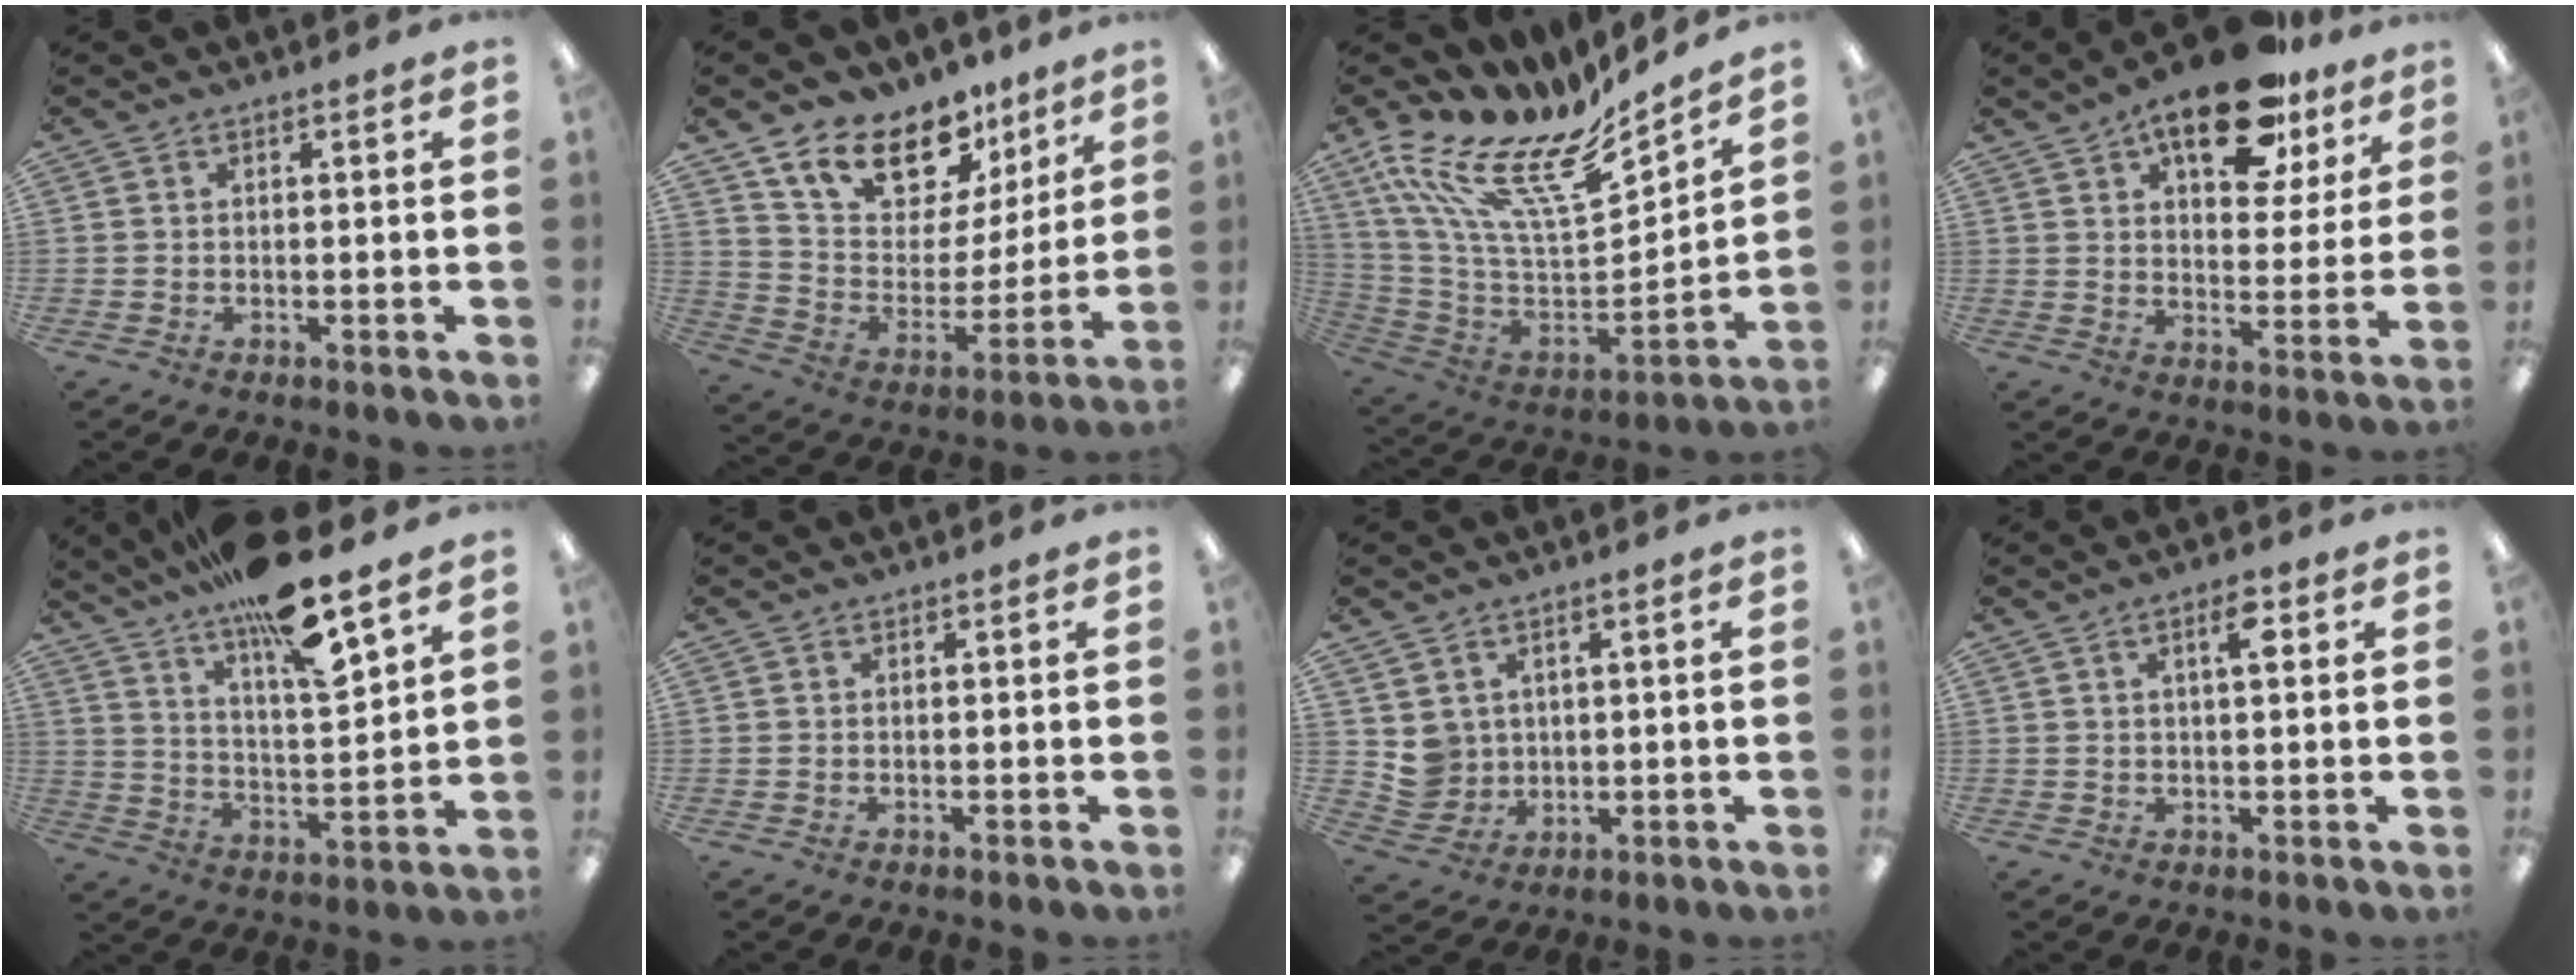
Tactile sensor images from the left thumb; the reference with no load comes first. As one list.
[{"total": 15.9, "force": [12.1, 8.7, 5.6], "torque": [-0.110, -0.089, 0.220]}, {"total": 19.5, "force": [13.3, 7.5, 12.2], "torque": [-0.230, -0.113, 0.228]}, {"total": 19.3, "force": [12.4, 9.0, 11.8], "torque": [-0.162, -0.063, 0.203]}, {"total": 16.3, "force": [12.6, 2.7, 9.9], "torque": [-0.172, -0.080, 0.207]}, {"total": 0.0}, {"total": 5.2, "force": [2.0, 4.8, 0.2], "torque": [-0.010, -0.006, 0.042]}, {"total": 4.9, "force": [1.9, 1.6, 4.1], "torque": [-0.063, -0.002, 0.026]}]